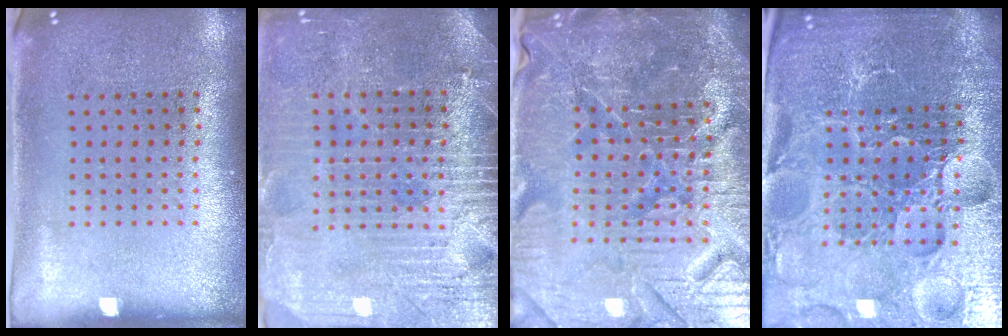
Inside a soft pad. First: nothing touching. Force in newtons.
{"total": 3.7, "press": 3.4, "slide": 1.5}
{"total": 6.6, "press": 5.9, "slide": 2.8}
{"total": 5.6, "press": 5.2, "slide": 2.1}